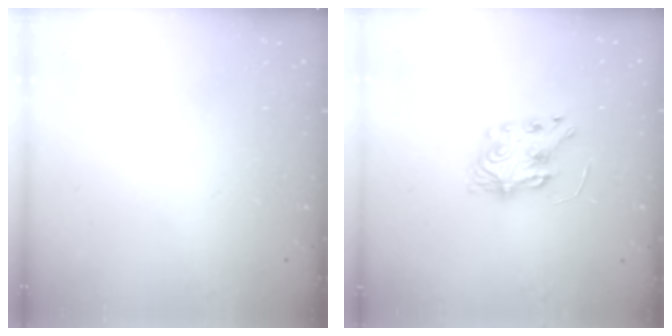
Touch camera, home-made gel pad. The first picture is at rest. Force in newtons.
{"total": 7.2, "press": 7.2, "slide": 0.2}